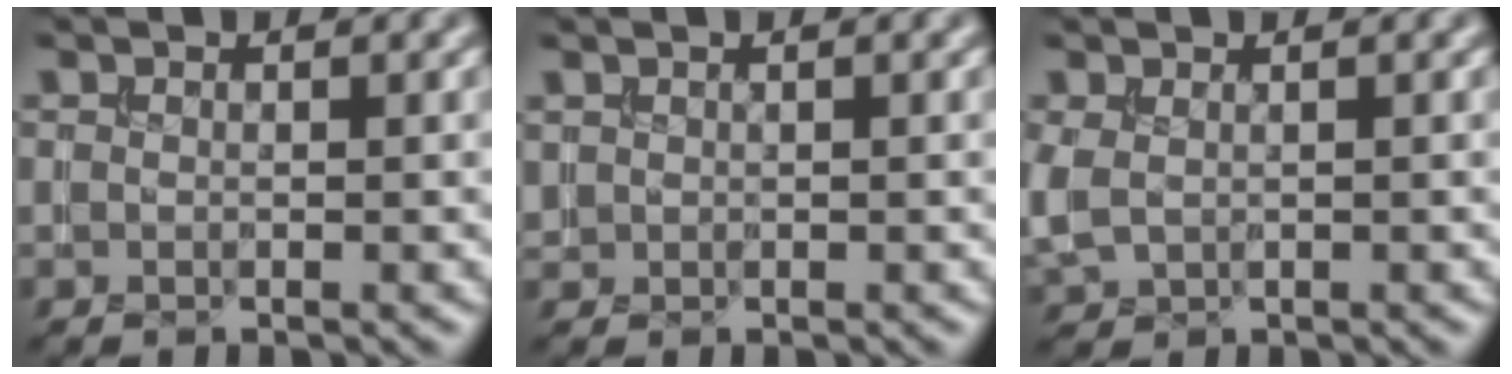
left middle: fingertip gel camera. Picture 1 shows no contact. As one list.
[{"total": 0.5, "force": [0.4, 0.2, 0.1], "torque": [-0.003, 0.002, 0.013]}, {"total": 2.3, "force": [0.2, 1.6, 1.7], "torque": [-0.053, -0.003, 0.008]}]